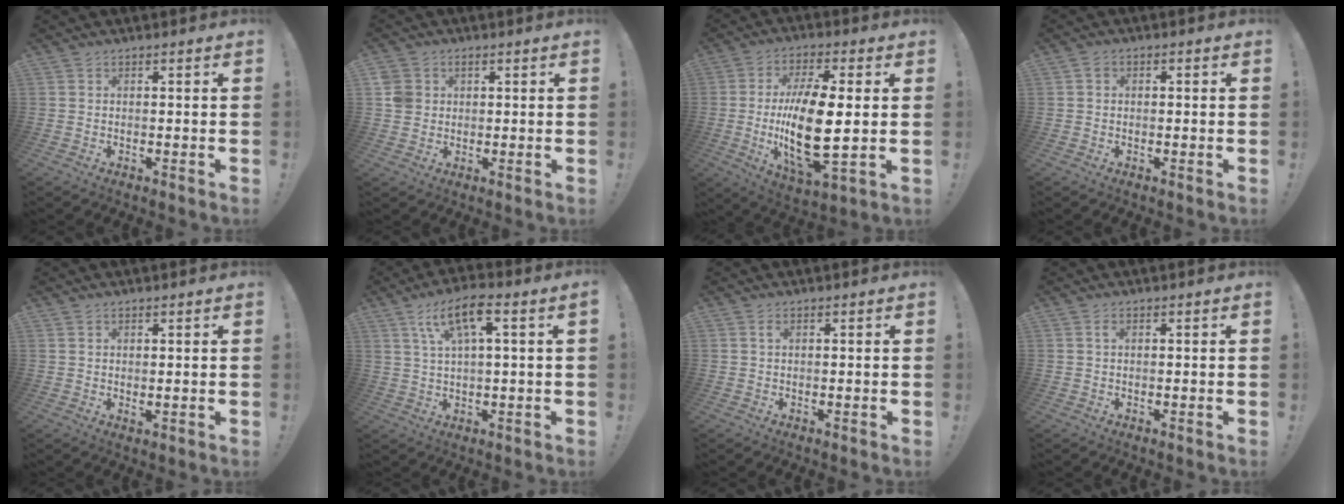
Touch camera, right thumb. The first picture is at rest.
{"total": 4.3, "force": [0.9, 3.9, 1.5], "torque": [-0.024, 0.003, 0.018]}
{"total": 19.3, "force": [-0.4, 7.0, 18.0], "torque": [-0.346, -0.019, -0.007]}
{"total": 1.3, "force": [-0.5, 1.0, 0.7], "torque": [-0.013, 0.007, -0.010]}
{"total": 1.1, "force": [0.9, 0.2, 0.6], "torque": [-0.007, -0.004, 0.016]}
{"total": 9.7, "force": [3.6, 2.4, 8.7], "torque": [-0.148, -0.001, 0.063]}
{"total": 0.6, "force": [0.3, 0.2, 0.5], "torque": [-0.004, 0.000, 0.003]}
{"total": 0.6, "force": [0.2, 0.2, 0.6], "torque": [-0.014, 0.005, 0.003]}